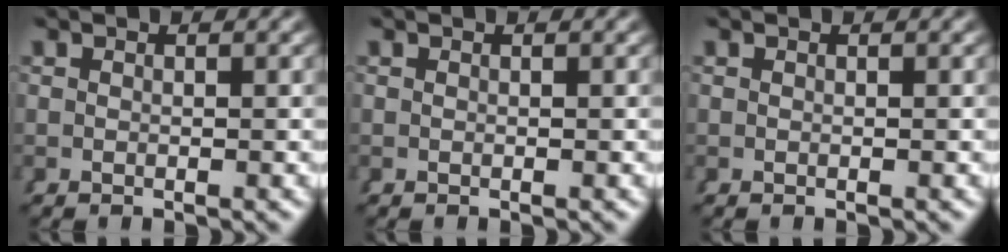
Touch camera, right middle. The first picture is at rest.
{"total": 0.0}
{"total": 0.0}